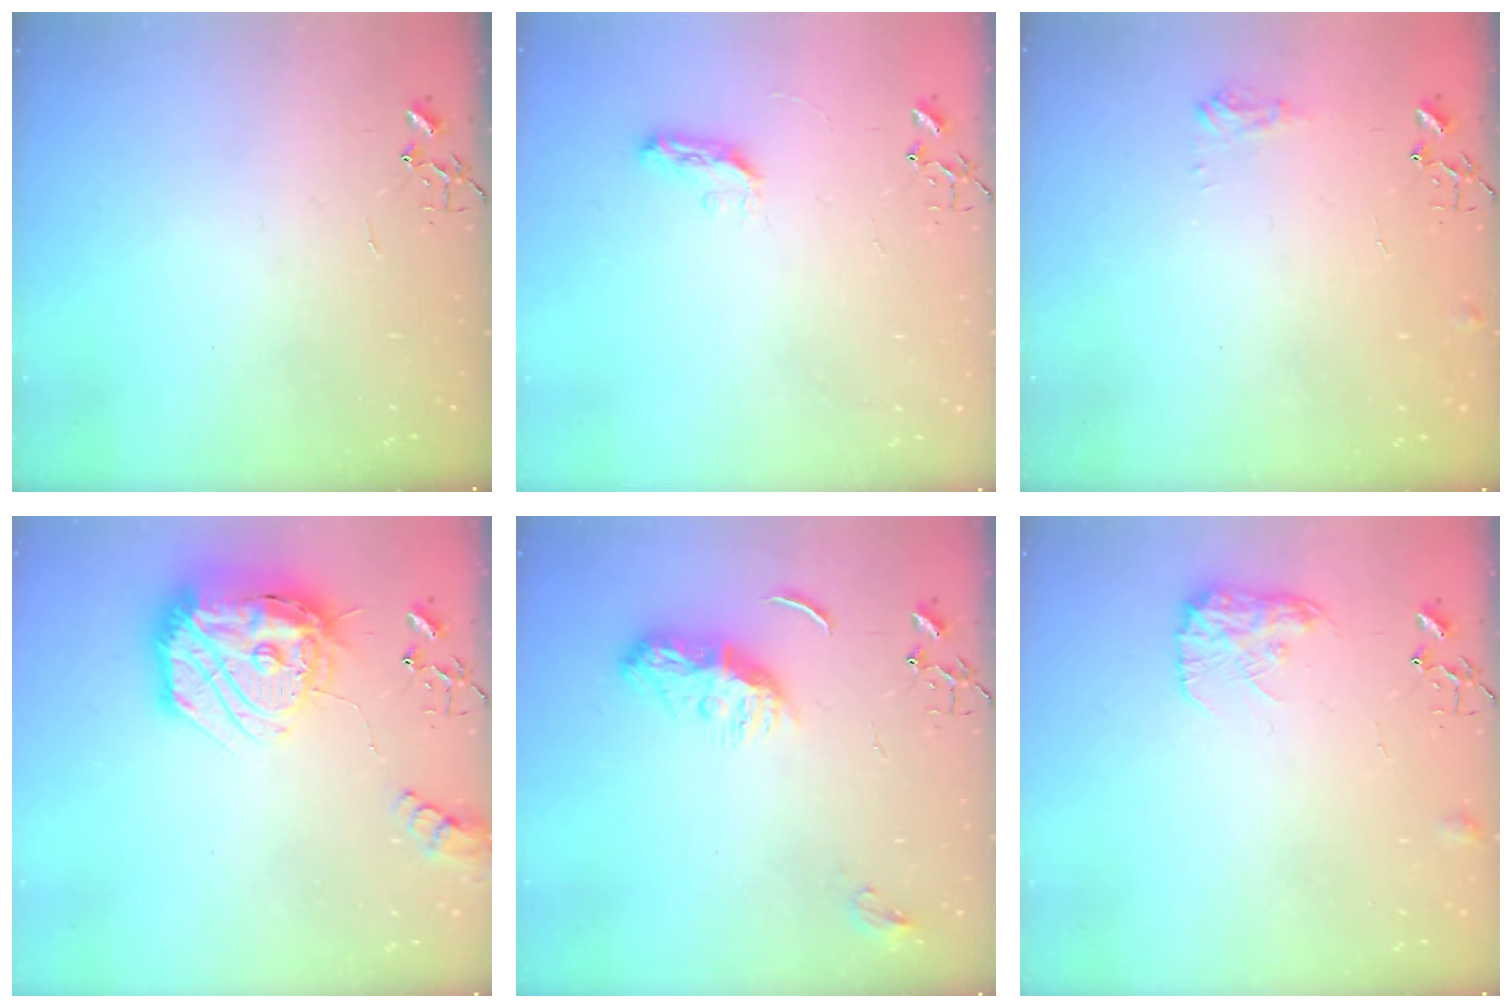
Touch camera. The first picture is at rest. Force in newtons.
{"total": 5.7, "press": 5.7, "slide": 0.7}
{"total": 6.7, "press": 6.7, "slide": 0.8}
{"total": 29.6, "press": 29.5, "slide": 2.6}
{"total": 8.7, "press": 8.7, "slide": 0.3}
{"total": 10.9, "press": 10.9, "slide": 0.5}